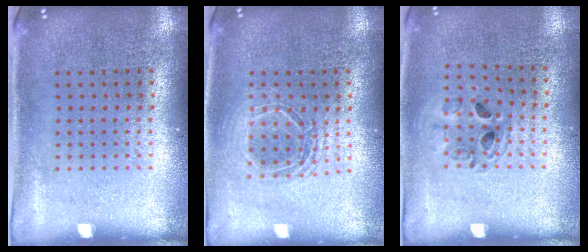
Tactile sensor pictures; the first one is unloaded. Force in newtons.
{"total": 1.6, "press": 1.4, "slide": 0.8}
{"total": 1.0, "press": 1.0, "slide": 0.1}